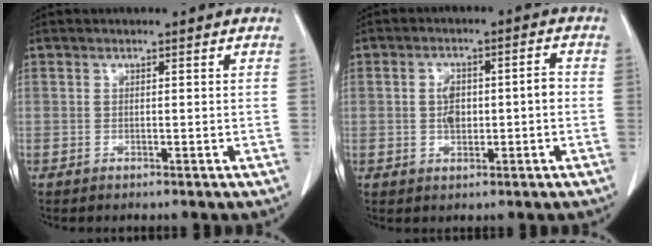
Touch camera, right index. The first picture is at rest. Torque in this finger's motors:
{"motor_torque": [0.37, 0.27, 0.09, 0.04]}